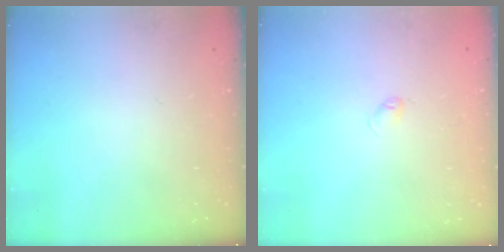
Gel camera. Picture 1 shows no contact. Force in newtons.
{"total": 2.4, "press": 2.4, "slide": 0.4}